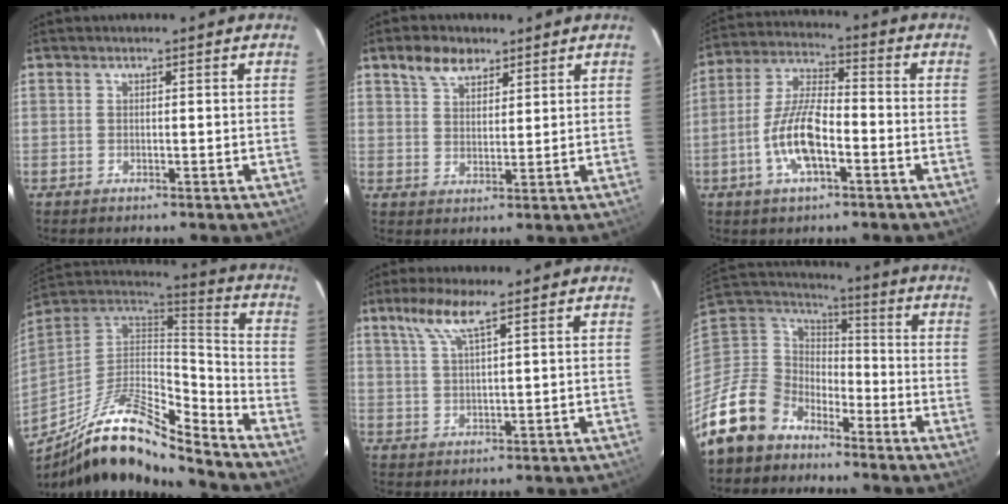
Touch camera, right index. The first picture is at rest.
{"total": 5.9, "force": [4.1, 3.2, 2.8], "torque": [-0.049, 0.014, 0.074]}
{"total": 11.3, "force": [-4.1, 4.0, 9.8], "torque": [-0.206, 0.003, -0.079]}
{"total": 19.4, "force": [-13.8, 4.3, 12.8], "torque": [-0.245, -0.018, -0.260]}
{"total": 5.7, "force": [3.6, 0.4, 4.3], "torque": [-0.088, 0.008, 0.073]}
{"total": 14.3, "force": [-10.4, 9.3, 3.4], "torque": [-0.108, 0.029, -0.193]}